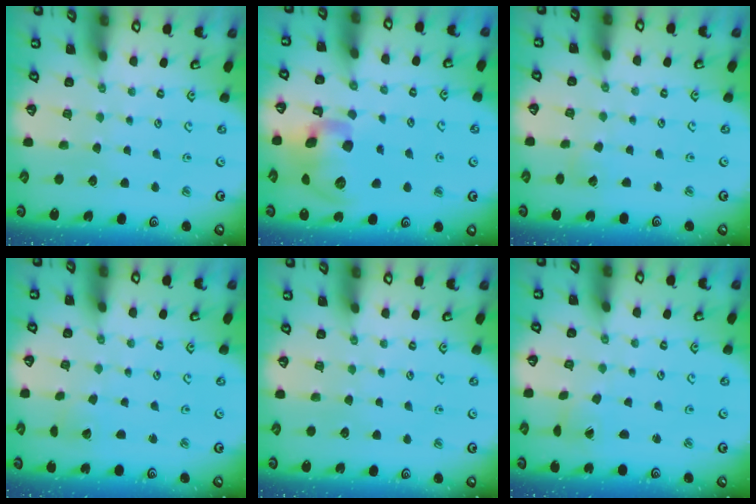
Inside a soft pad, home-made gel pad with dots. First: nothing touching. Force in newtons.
{"total": 15.5, "press": 15.3, "slide": 2.3}
{"total": 2.3, "press": 2.3, "slide": 0.1}
{"total": 2.3, "press": 2.3, "slide": 0.1}
{"total": 0.0}
{"total": 0.8, "press": 0.8, "slide": 0.0}